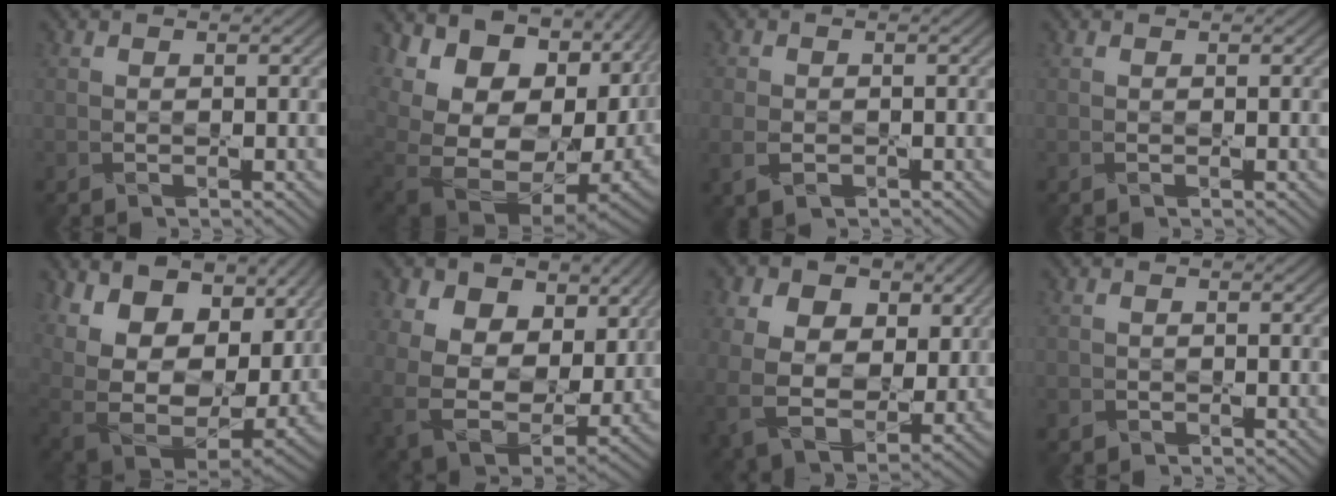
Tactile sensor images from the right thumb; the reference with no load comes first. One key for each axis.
{"total": 18.9, "fx": 1.9, "fy": 14.0, "fz": 12.6, "tx": -0.200, "ty": -0.022, "tz": 0.084}
{"total": 2.8, "fx": -1.0, "fy": 2.0, "fz": 1.7, "tx": -0.049, "ty": -0.010, "tz": -0.020}
{"total": 0.0}
{"total": 17.2, "fx": 6.3, "fy": 11.9, "fz": 10.6, "tx": -0.230, "ty": 0.006, "tz": 0.129}
{"total": 14.2, "fx": 4.1, "fy": 10.5, "fz": 8.6, "tx": -0.202, "ty": 0.001, "tz": 0.074}
{"total": 12.4, "fx": 3.0, "fy": 9.3, "fz": 7.7, "tx": -0.201, "ty": 0.009, "tz": 0.062}
{"total": 1.0, "fx": -0.7, "fy": 0.7, "fz": 0.0, "tx": -0.002, "ty": -0.003, "tz": -0.016}